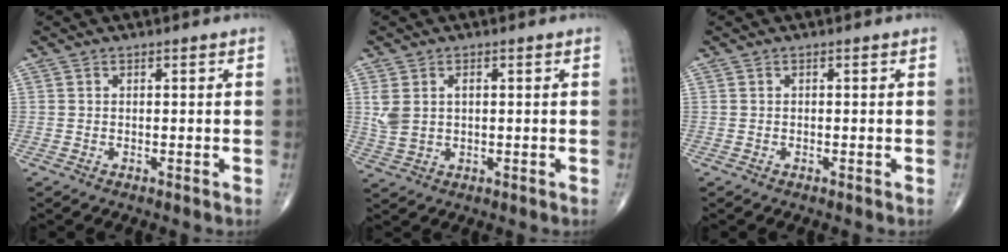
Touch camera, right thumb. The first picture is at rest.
{"total": 5.2, "force": [1.0, 3.3, 3.9], "torque": [-0.091, 0.007, 0.027]}
{"total": 0.0}